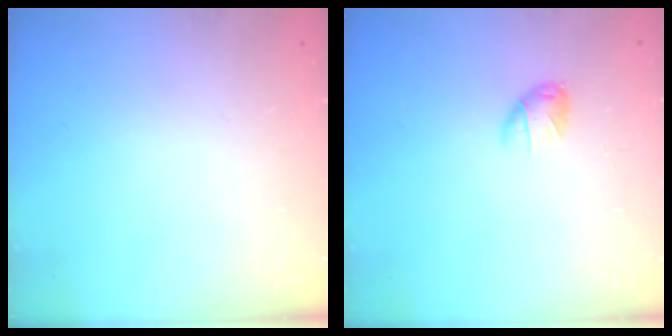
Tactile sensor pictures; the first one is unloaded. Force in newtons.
{"total": 5.1, "press": 5.1, "slide": 0.5}